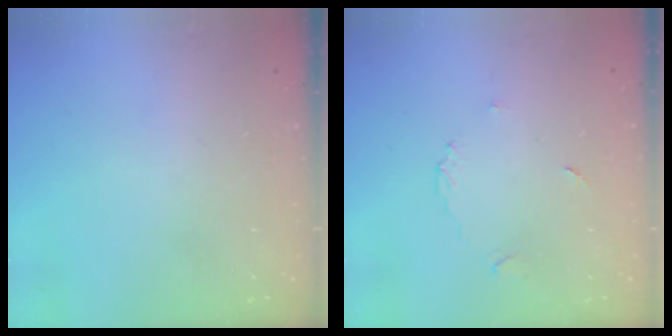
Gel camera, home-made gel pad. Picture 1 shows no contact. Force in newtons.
{"total": 3.6, "press": 3.6, "slide": 0.4}